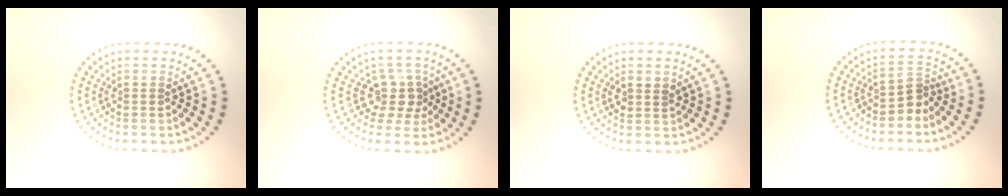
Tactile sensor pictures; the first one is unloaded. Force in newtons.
{"total": 2.8, "press": 2.1, "slide": 1.9}
{"total": 1.3, "press": 1.1, "slide": 0.7}
{"total": 2.1, "press": 1.6, "slide": 1.5}